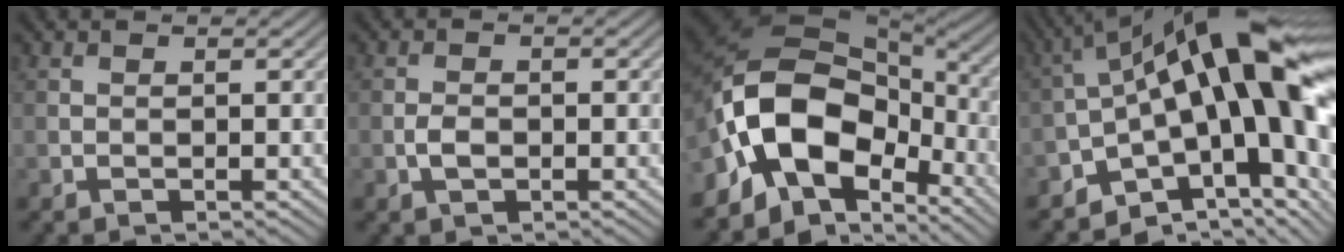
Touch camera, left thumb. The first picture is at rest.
{"total": 2.0, "force": [-0.7, 1.2, 1.4], "torque": [-0.028, 0.001, -0.015]}
{"total": 14.5, "force": [-5.0, 8.5, 10.6], "torque": [-0.196, 0.001, -0.114]}
{"total": 17.8, "force": [-0.3, 7.3, 16.2], "torque": [-0.229, 0.013, -0.004]}